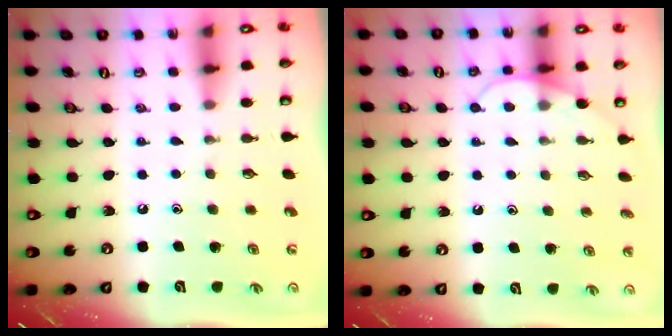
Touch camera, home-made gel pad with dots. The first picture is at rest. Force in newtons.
{"total": 4.8, "press": 4.8, "slide": 0.4}